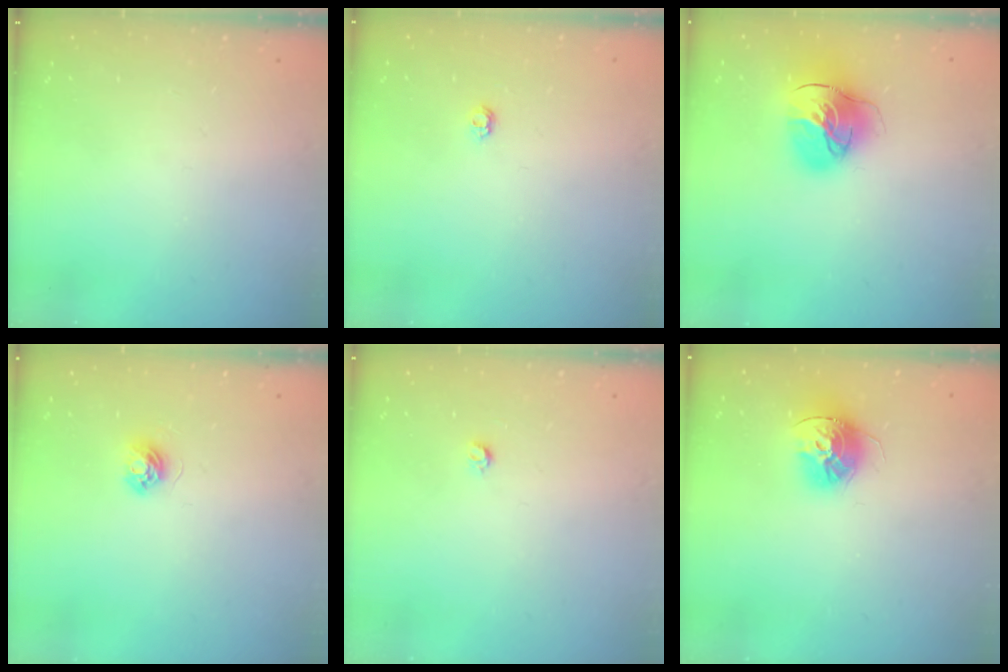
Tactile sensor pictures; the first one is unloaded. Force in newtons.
{"total": 3.9, "press": 3.8, "slide": 0.6}
{"total": 17.2, "press": 17.1, "slide": 2.0}
{"total": 4.4, "press": 4.4, "slide": 0.5}
{"total": 3.0, "press": 3.0, "slide": 0.2}
{"total": 13.6, "press": 13.6, "slide": 1.3}